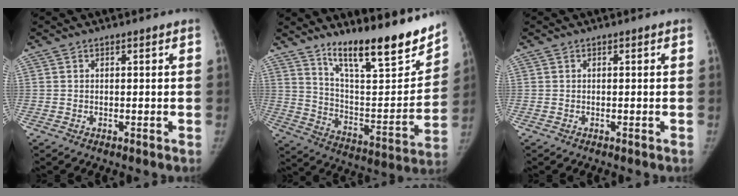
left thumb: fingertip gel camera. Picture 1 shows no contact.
{"total": 22.5, "force": [17.0, 5.0, 13.9], "torque": [-0.173, -0.107, 0.274]}
{"total": 0.0}